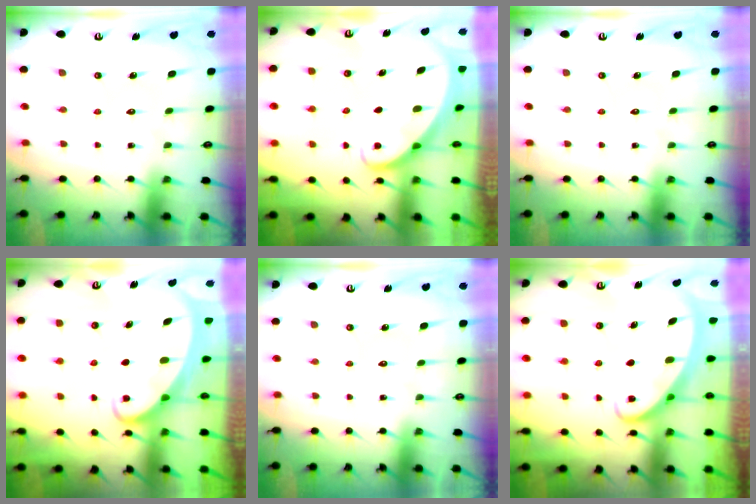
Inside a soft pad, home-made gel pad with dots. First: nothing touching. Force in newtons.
{"total": 2.3, "press": 2.3, "slide": 0.2}
{"total": 0.0}
{"total": 2.6, "press": 2.6, "slide": 0.4}
{"total": 0.0}
{"total": 2.5, "press": 2.5, "slide": 0.3}